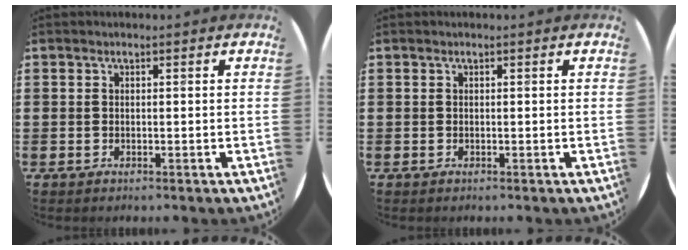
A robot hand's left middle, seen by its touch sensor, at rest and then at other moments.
{"total": 0.0}